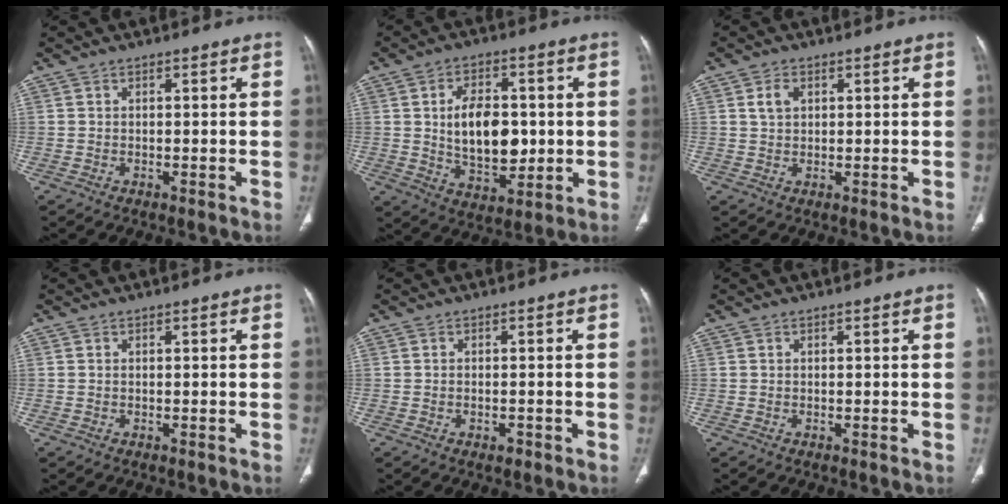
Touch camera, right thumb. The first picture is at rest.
{"total": 12.5, "force": [0.6, 7.7, 9.9], "torque": [-0.132, -0.006, 0.021]}
{"total": 2.9, "force": [1.0, 2.0, 1.8], "torque": [-0.030, 0.001, 0.022]}
{"total": 0.0}
{"total": 1.2, "force": [-0.7, 0.7, 0.7], "torque": [-0.010, 0.005, -0.010]}
{"total": 0.0}